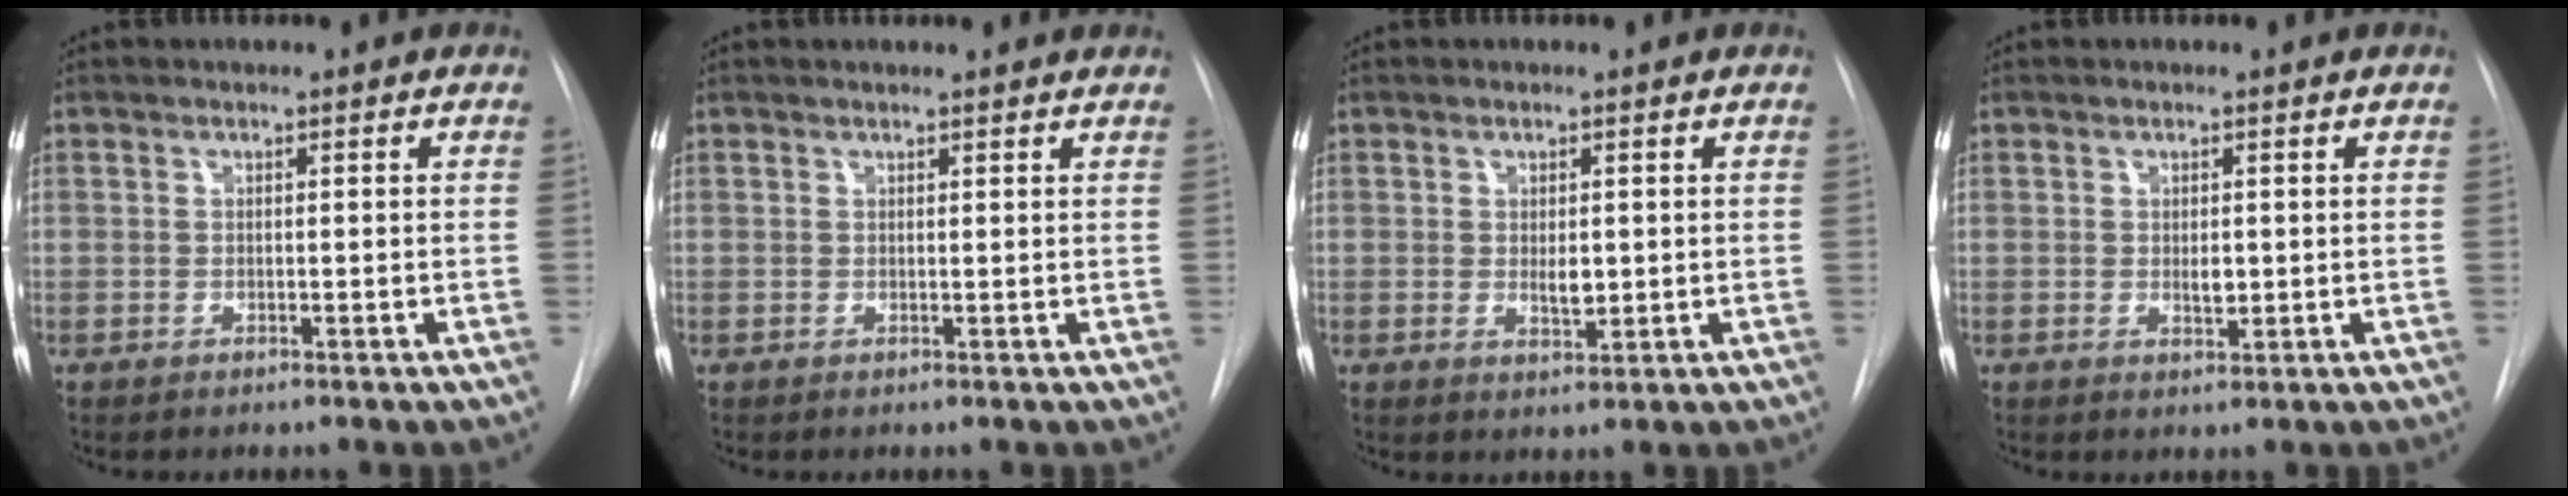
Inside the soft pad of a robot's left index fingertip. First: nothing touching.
{"total": 2.5, "force": [2.4, 0.3, 0.4], "torque": [-0.010, 0.006, 0.019]}
{"total": 2.4, "force": [-0.1, 1.2, 2.1], "torque": [-0.034, -0.008, 0.002]}
{"total": 1.8, "force": [-0.1, 1.0, 1.5], "torque": [-0.024, -0.006, -0.001]}